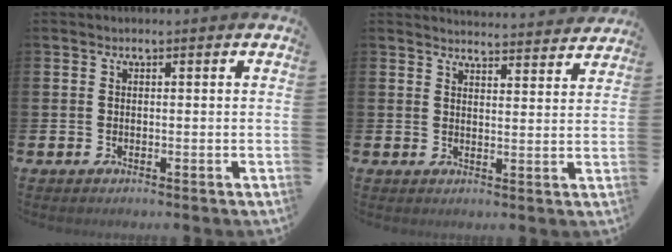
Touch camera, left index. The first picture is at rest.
{"total": 4.0, "force": [4.0, 0.0, 0.0], "torque": [0.001, -0.031, 0.069]}